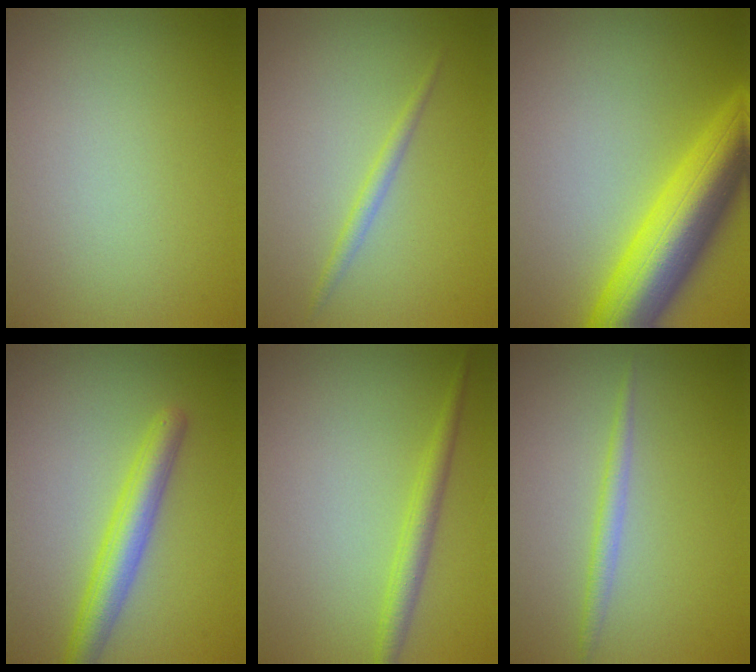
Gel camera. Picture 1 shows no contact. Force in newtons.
{"total": 1.2, "press": 1.2, "slide": 0.1}
{"total": 9.4, "press": 9.4, "slide": 0.4}
{"total": 3.7, "press": 3.7, "slide": 0.1}
{"total": 2.1, "press": 2.1, "slide": 0.1}
{"total": 1.5, "press": 1.5, "slide": 0.1}